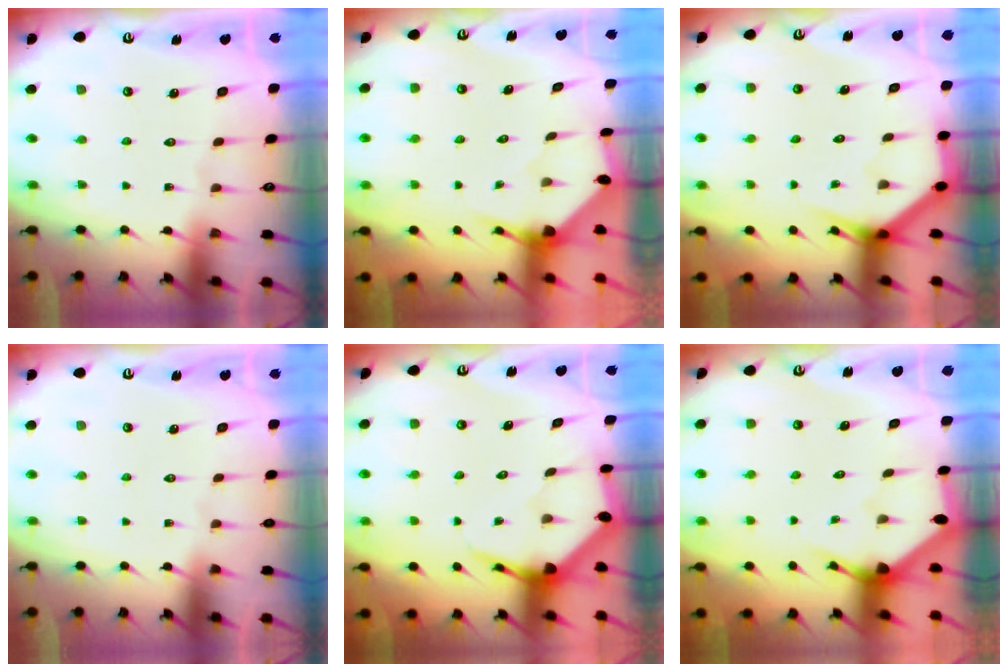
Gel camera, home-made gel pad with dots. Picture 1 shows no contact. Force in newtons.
{"total": 3.2, "press": 3.2, "slide": 0.3}
{"total": 3.4, "press": 3.4, "slide": 0.3}
{"total": 0.0}
{"total": 4.8, "press": 4.8, "slide": 0.5}
{"total": 3.1, "press": 3.1, "slide": 0.2}